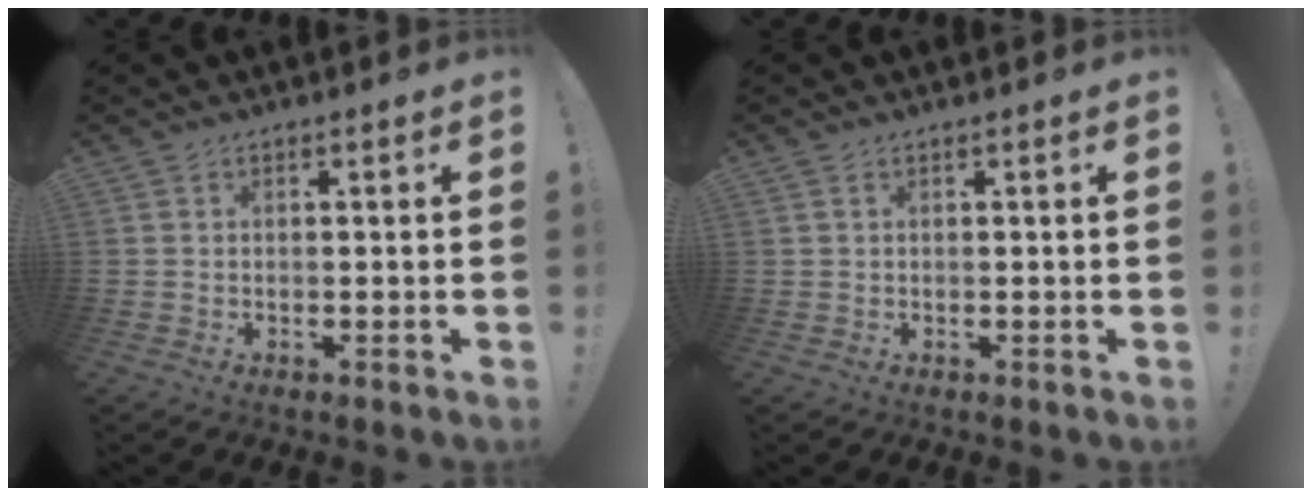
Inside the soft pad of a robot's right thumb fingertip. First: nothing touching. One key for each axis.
{"total": 0.8, "fx": 0.5, "fy": 0.4, "fz": 0.5, "tx": -0.017, "ty": 0.005, "tz": 0.012}